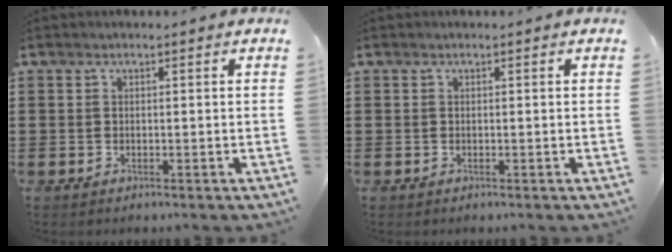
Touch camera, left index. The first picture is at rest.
{"total": 0.0}